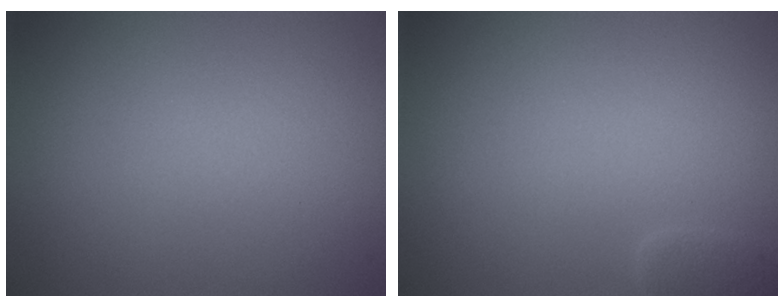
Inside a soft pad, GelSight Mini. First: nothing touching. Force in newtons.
{"total": 1.2, "press": 1.2, "slide": 0.1}